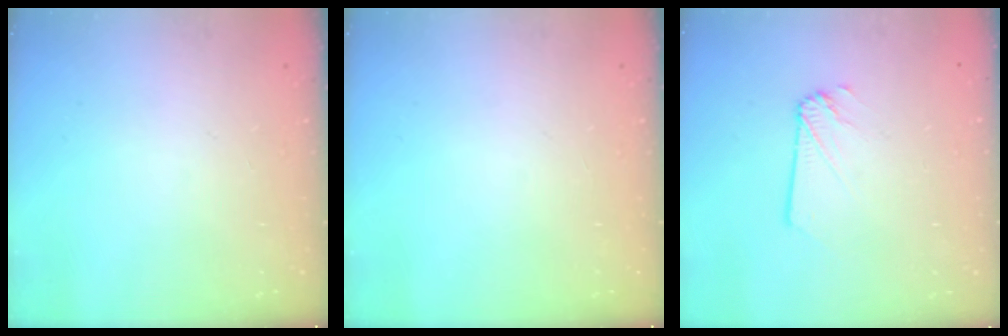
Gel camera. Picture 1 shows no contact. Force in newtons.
{"total": 0.0}
{"total": 1.8, "press": 1.8, "slide": 0.2}